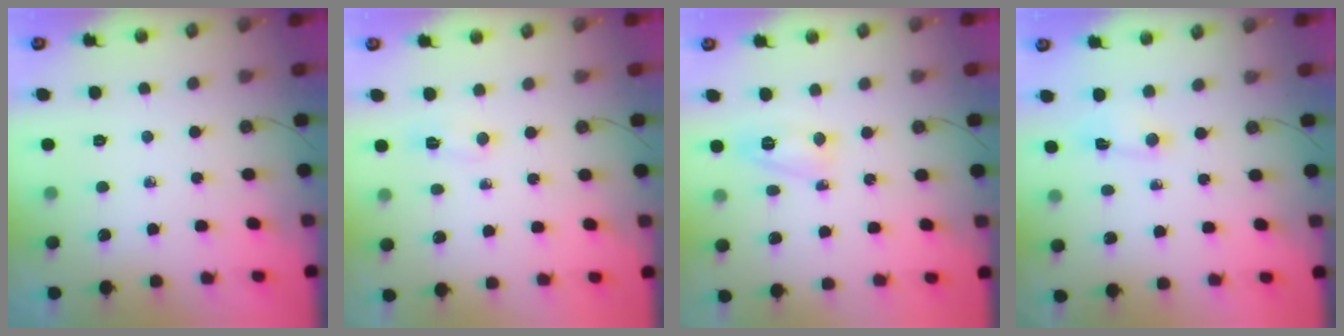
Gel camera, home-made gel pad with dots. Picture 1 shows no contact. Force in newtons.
{"total": 4.1, "press": 3.8, "slide": 1.6}
{"total": 6.8, "press": 6.8, "slide": 0.4}
{"total": 2.8, "press": 1.9, "slide": 2.1}